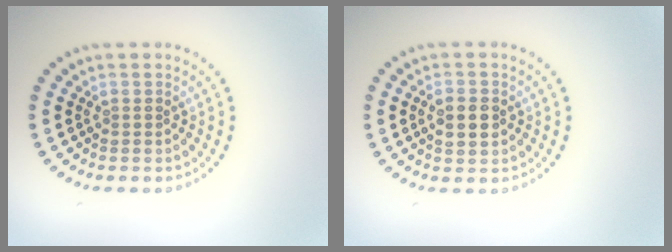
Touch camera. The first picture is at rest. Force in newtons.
{"total": 2.6, "press": 2.6, "slide": 0.1}